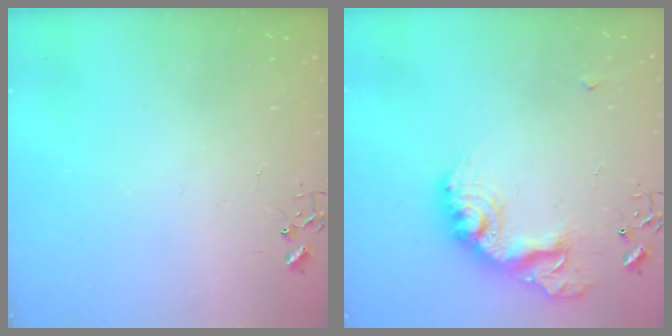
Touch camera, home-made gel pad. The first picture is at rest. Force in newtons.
{"total": 19.3, "press": 19.2, "slide": 1.2}